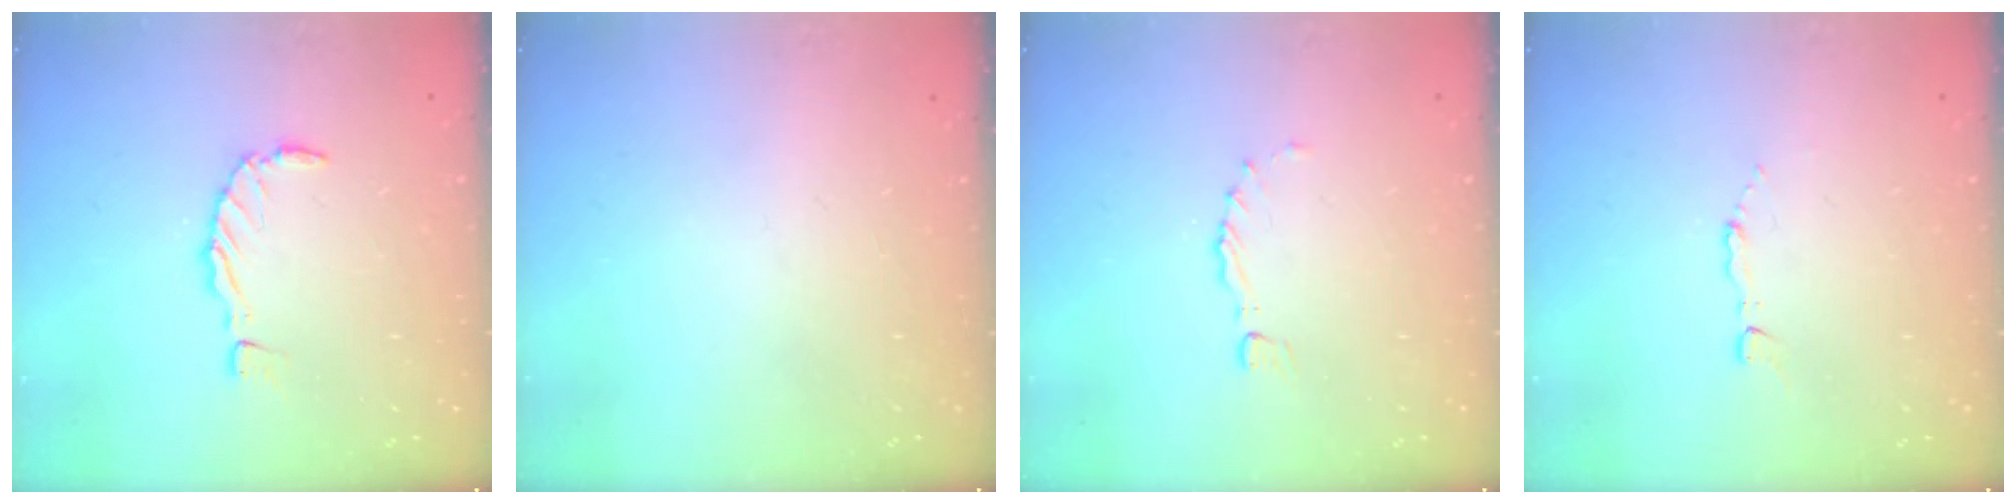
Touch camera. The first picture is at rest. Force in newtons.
{"total": 0.0}
{"total": 0.0}
{"total": 1.8, "press": 1.8, "slide": 0.2}